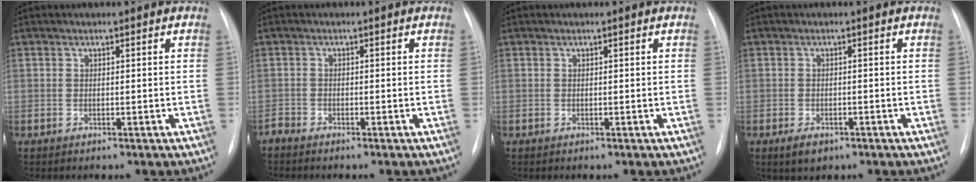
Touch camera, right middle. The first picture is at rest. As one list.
[{"total": 1.2, "force": [-1.2, 0.1, 0.0], "torque": [-0.002, -0.004, -0.021]}, {"total": 0.0}, {"total": 2.6, "force": [-1.6, 1.4, 1.6], "torque": [-0.035, -0.005, -0.016]}]